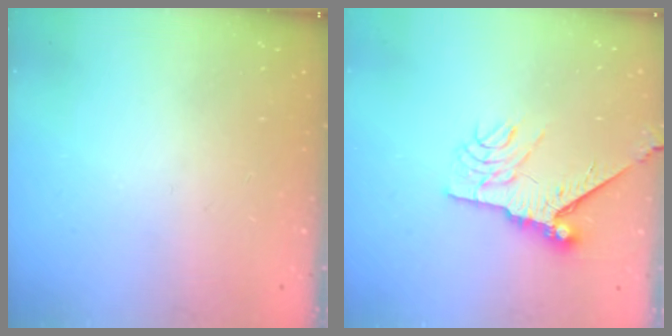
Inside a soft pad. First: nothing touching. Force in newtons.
{"total": 9.6, "press": 9.5, "slide": 1.0}